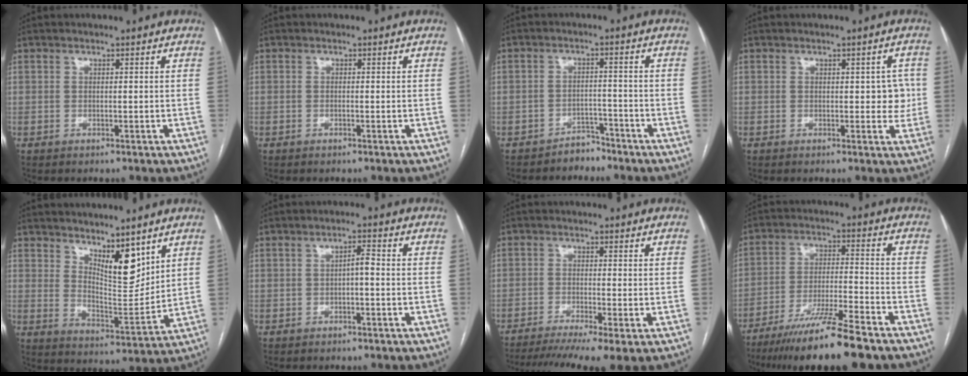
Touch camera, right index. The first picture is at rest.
{"total": 0.0}
{"total": 3.1, "force": [-2.7, 1.5, -0.2], "torque": [0.009, 0.007, -0.042]}
{"total": 3.8, "force": [0.4, 2.0, 3.2], "torque": [-0.028, 0.013, 0.007]}
{"total": 8.9, "force": [5.9, 2.9, 6.1], "torque": [-0.108, -0.011, 0.111]}
{"total": 2.2, "force": [-0.3, 0.6, 2.1], "torque": [-0.035, 0.010, -0.005]}
{"total": 10.3, "force": [-7.4, 0.4, 7.2], "torque": [-0.110, -0.014, -0.118]}
{"total": 14.3, "force": [-11.0, 0.2, 9.2], "torque": [-0.163, -0.033, -0.187]}